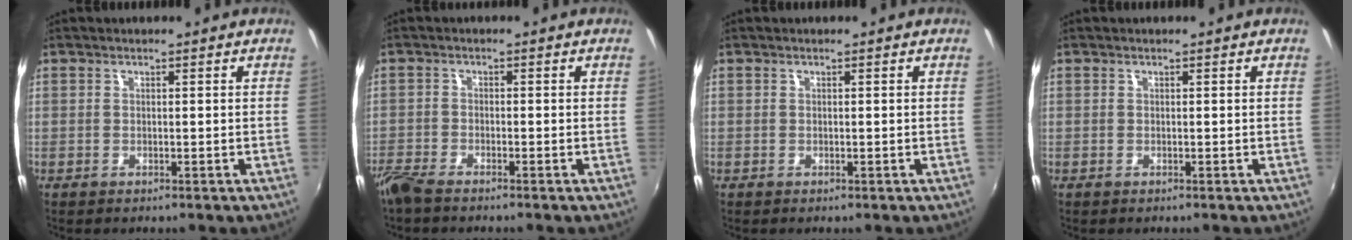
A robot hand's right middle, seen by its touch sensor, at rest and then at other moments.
{"total": 4.4, "force": [-3.9, 0.7, 2.0], "torque": [-0.055, -0.018, -0.079]}
{"total": 0.0}
{"total": 0.0}